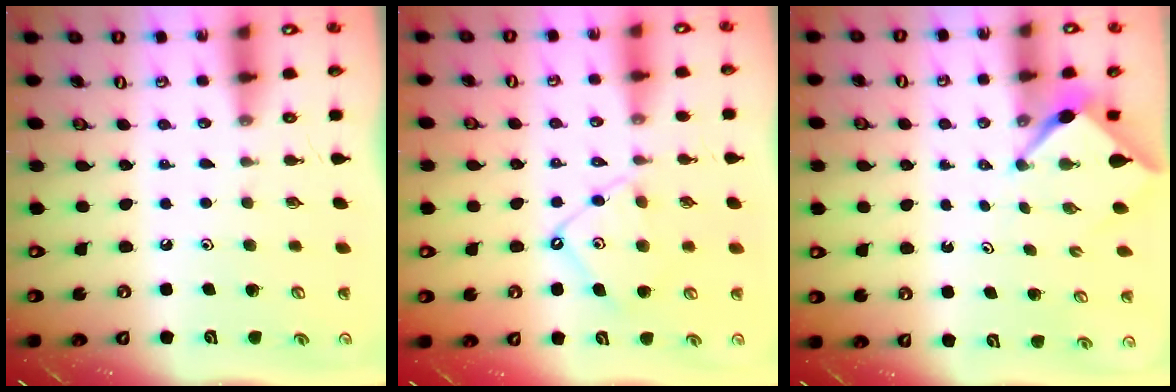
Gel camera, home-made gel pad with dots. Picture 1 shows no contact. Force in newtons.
{"total": 9.9, "press": 9.9, "slide": 0.8}
{"total": 2.6, "press": 2.6, "slide": 0.3}